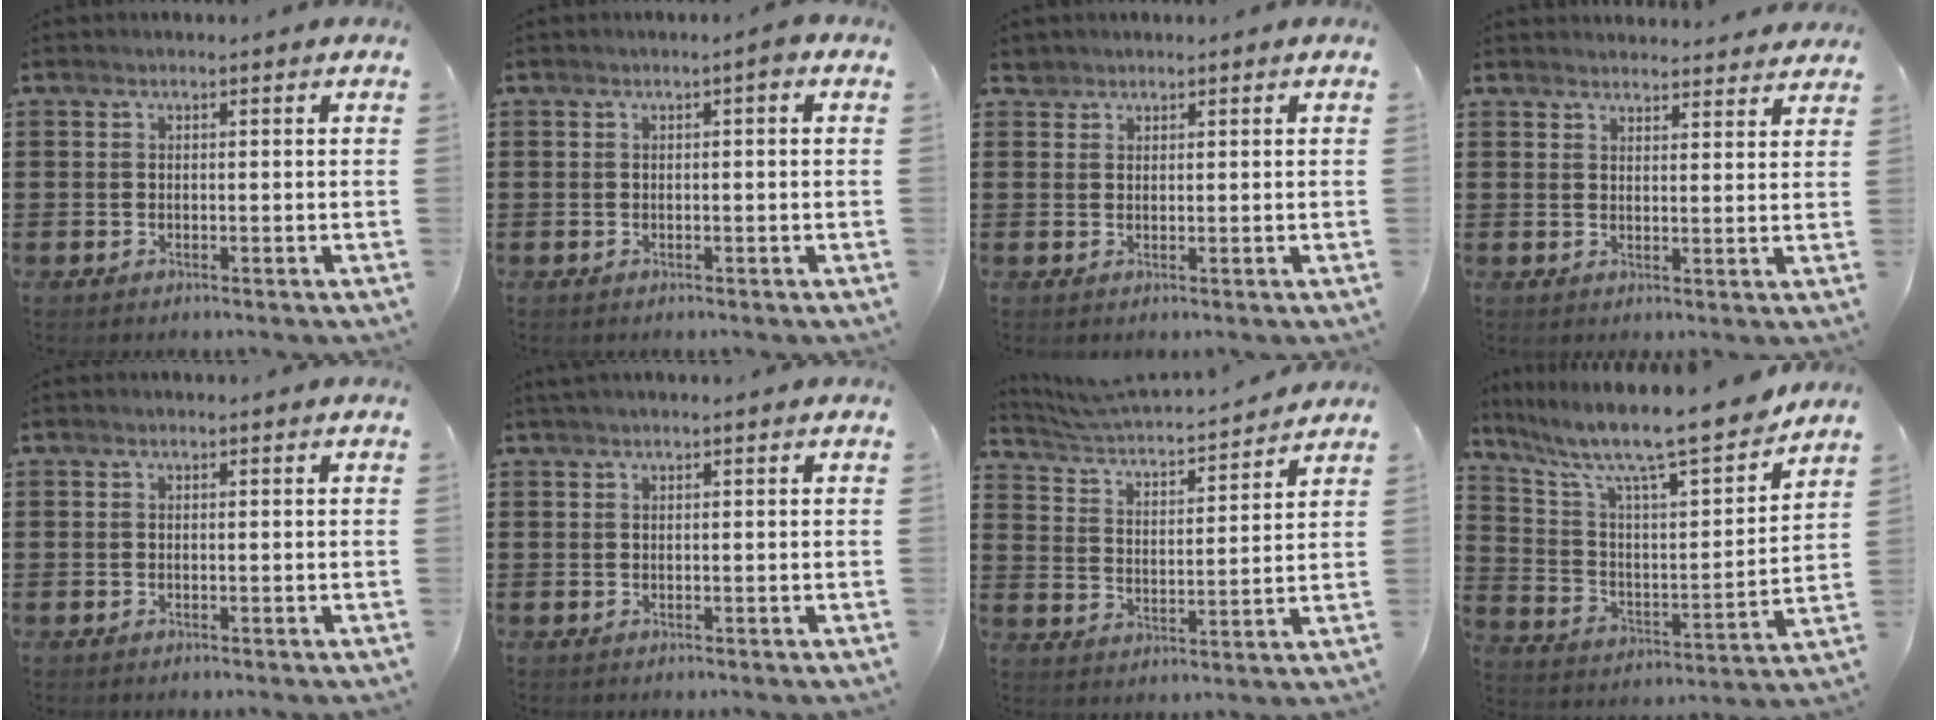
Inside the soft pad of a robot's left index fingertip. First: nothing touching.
{"total": 0.9, "force": [-0.1, 0.2, 0.9], "torque": [-0.017, -0.001, -0.002]}
{"total": 1.4, "force": [1.3, 0.7, 0.0], "torque": [-0.005, 0.002, 0.026]}
{"total": 2.9, "force": [2.9, 0.1, -0.1], "torque": [0.001, -0.014, 0.054]}
{"total": 0.0}
{"total": 0.5, "force": [0.4, 0.0, 0.4], "torque": [-0.008, 0.000, 0.008]}
{"total": 3.7, "force": [3.5, 0.2, 1.1], "torque": [-0.044, -0.034, 0.051]}
{"total": 10.8, "force": [9.3, 1.2, 5.5], "torque": [-0.130, -0.074, 0.149]}